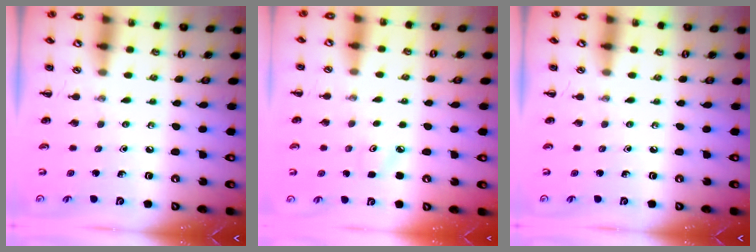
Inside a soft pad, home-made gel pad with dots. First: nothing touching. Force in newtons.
{"total": 5.8, "press": 5.6, "slide": 1.5}
{"total": 0.0}